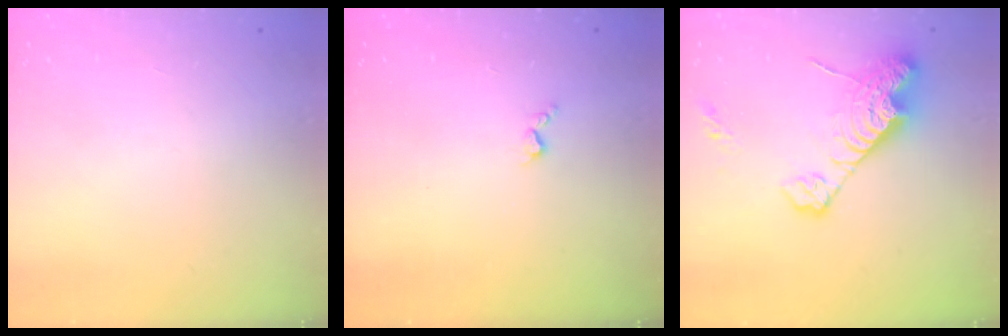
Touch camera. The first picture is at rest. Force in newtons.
{"total": 2.8, "press": 2.8, "slide": 0.5}
{"total": 14.2, "press": 14.2, "slide": 1.3}